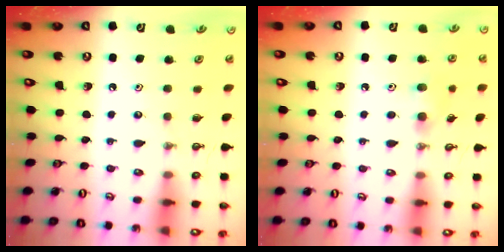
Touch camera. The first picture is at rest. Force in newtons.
{"total": 6.7, "press": 6.5, "slide": 1.3}